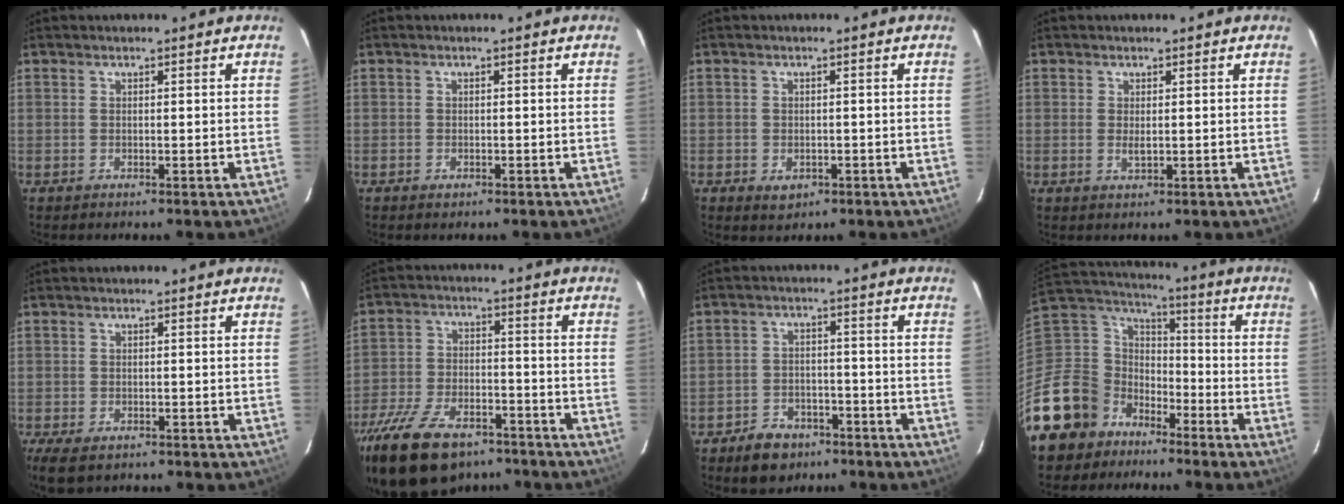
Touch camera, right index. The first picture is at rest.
{"total": 1.1, "force": [-0.7, 0.8, 0.2], "torque": [-0.004, 0.000, -0.010]}
{"total": 3.0, "force": [-1.2, 2.3, 1.3], "torque": [-0.026, -0.002, -0.010]}
{"total": 1.5, "force": [0.0, 0.7, 1.3], "torque": [-0.025, -0.003, 0.001]}
{"total": 5.9, "force": [-4.0, 2.7, 3.4], "torque": [-0.082, -0.026, -0.070]}
{"total": 20.1, "force": [-14.8, 9.4, 10.0], "torque": [-0.222, -0.021, -0.241]}
{"total": 8.0, "force": [-5.6, 5.0, 2.6], "torque": [-0.074, 0.018, -0.078]}
{"total": 16.1, "force": [-10.9, 11.7, 1.7], "torque": [-0.083, 0.048, -0.198]}